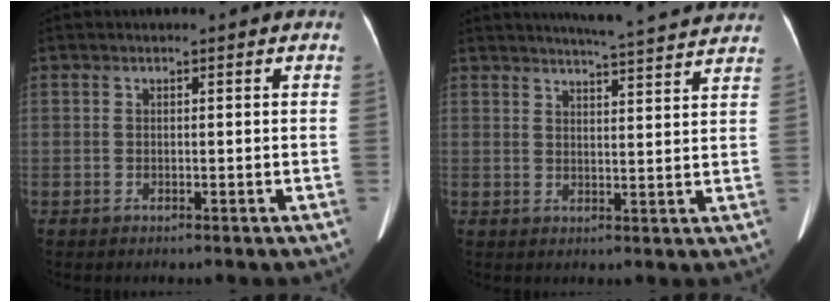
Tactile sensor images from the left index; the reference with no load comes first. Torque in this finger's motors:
{"motor_torque": [0.46, -0.50, -0.01, 0.04]}